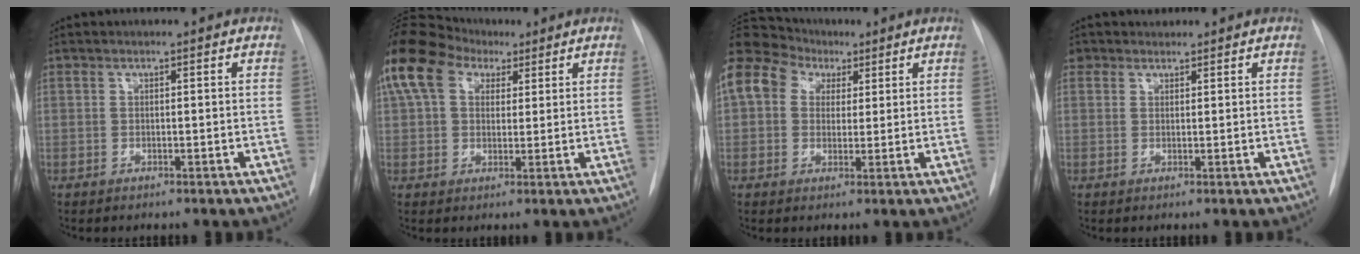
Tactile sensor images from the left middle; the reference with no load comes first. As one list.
[{"total": 15.0, "force": [7.9, 9.5, 8.4], "torque": [-0.205, 0.071, 0.146]}, {"total": 15.9, "force": [6.8, 12.2, 7.7], "torque": [-0.214, 0.085, 0.126]}, {"total": 1.9, "force": [1.3, 1.3, -0.2], "torque": [0.005, 0.012, 0.020]}]